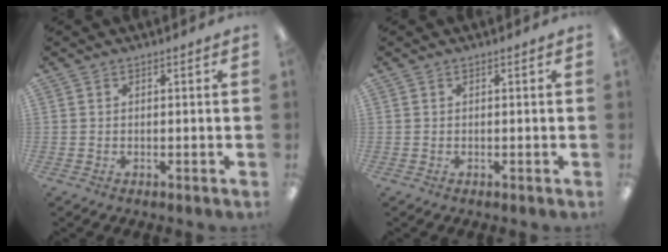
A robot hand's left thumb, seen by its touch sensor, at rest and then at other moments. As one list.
[{"total": 0.0}]